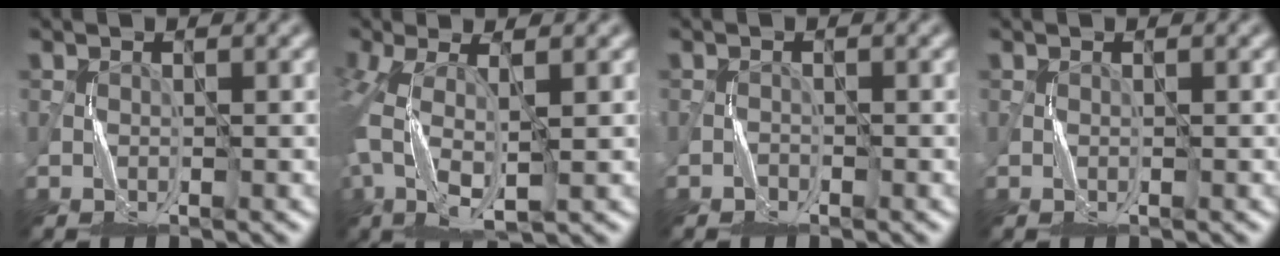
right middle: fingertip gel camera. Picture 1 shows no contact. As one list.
[{"total": 5.8, "force": [-1.2, 2.1, 5.3], "torque": [-0.130, 0.003, -0.026]}, {"total": 0.8, "force": [-0.7, 0.5, -0.1], "torque": [0.002, 0.005, -0.014]}, {"total": 0.0}]